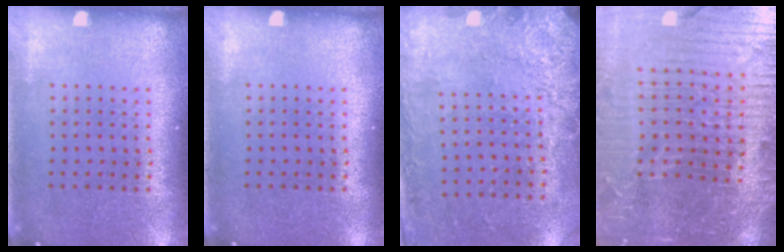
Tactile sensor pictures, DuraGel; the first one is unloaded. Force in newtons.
{"total": 0.0}
{"total": 2.6, "press": 2.1, "slide": 1.5}
{"total": 6.5, "press": 5.7, "slide": 3.2}